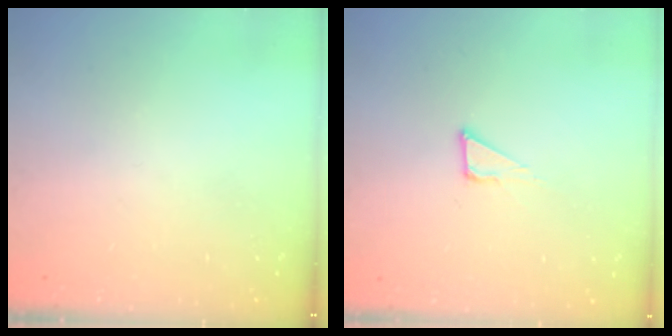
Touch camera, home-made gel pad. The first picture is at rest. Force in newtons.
{"total": 3.9, "press": 3.9, "slide": 0.3}